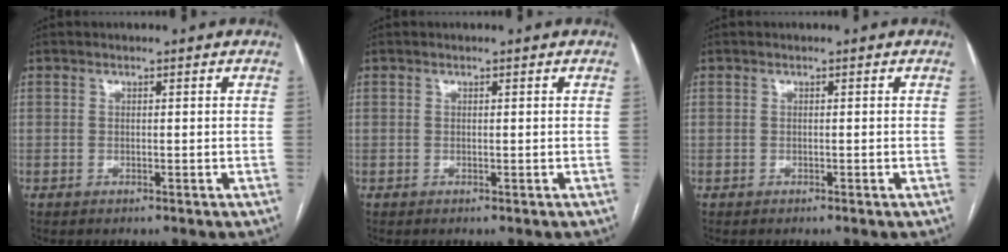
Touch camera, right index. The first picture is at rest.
{"total": 0.0}
{"total": 0.0}